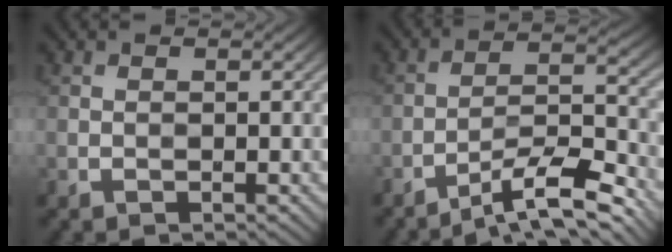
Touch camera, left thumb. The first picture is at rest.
{"total": 10.4, "force": [-8.0, 1.7, 6.4], "torque": [-0.110, 0.010, -0.135]}